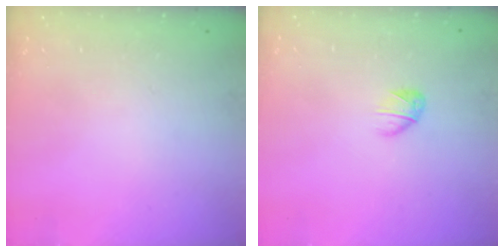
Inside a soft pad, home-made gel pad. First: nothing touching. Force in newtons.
{"total": 3.3, "press": 3.2, "slide": 0.9}